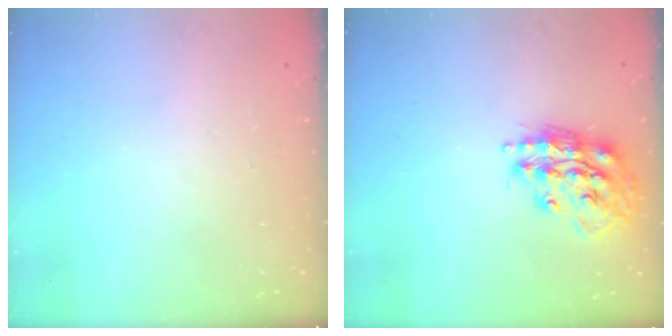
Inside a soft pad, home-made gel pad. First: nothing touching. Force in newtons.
{"total": 16.2, "press": 16.2, "slide": 1.5}